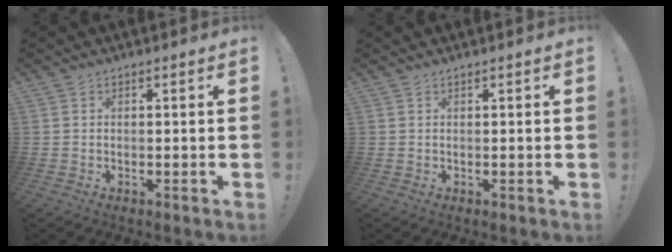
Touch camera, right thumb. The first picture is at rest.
{"total": 0.6, "force": [0.2, -0.2, -0.6], "torque": [0.009, 0.002, 0.004]}